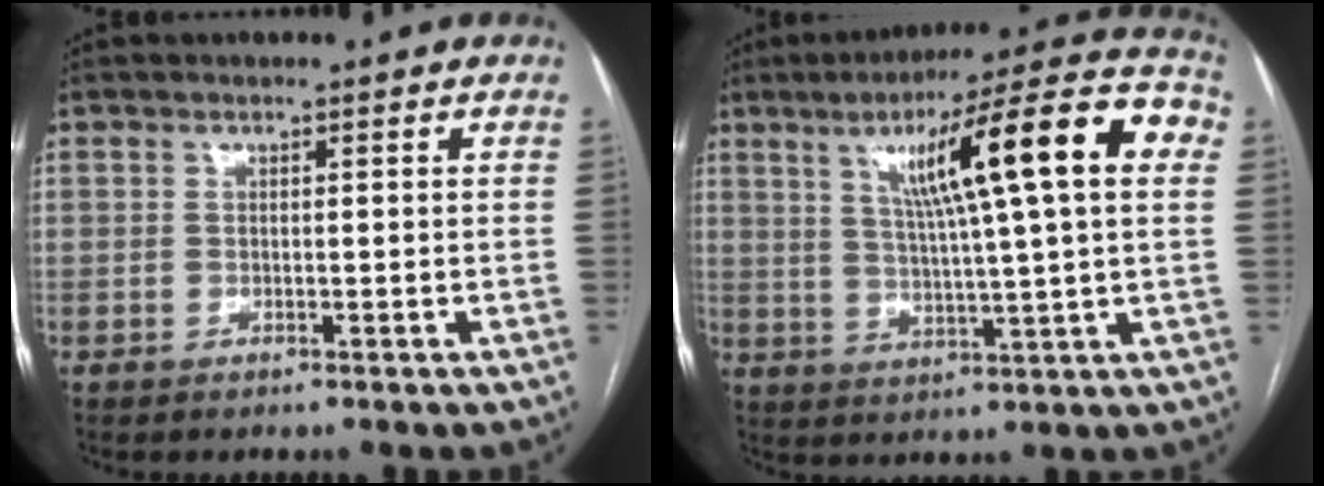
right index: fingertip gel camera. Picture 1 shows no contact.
{"total": 18.6, "force": [5.3, 1.0, 17.8], "torque": [-0.257, 0.029, 0.071]}